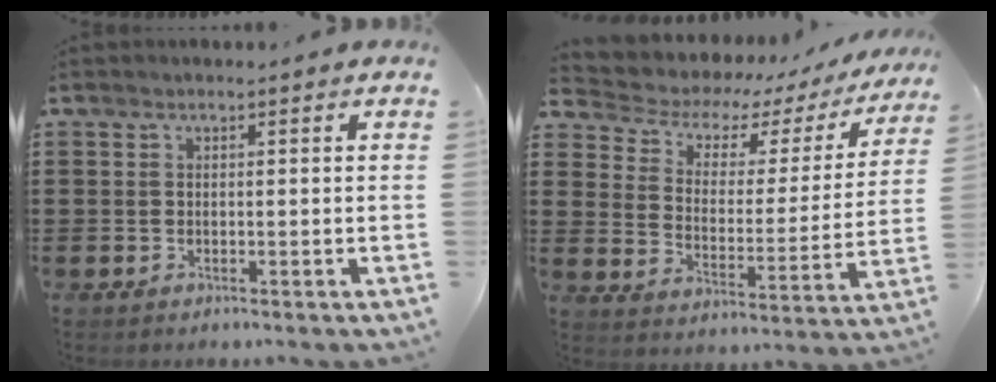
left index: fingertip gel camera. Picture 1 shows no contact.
{"total": 3.9, "force": [2.4, 2.6, 1.6], "torque": [-0.052, -0.023, 0.032]}